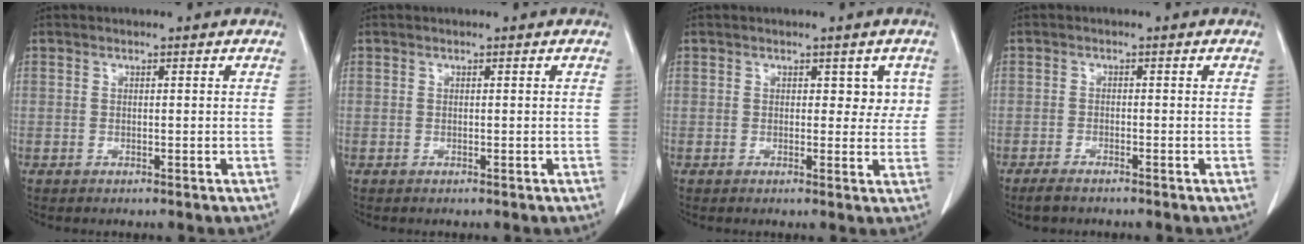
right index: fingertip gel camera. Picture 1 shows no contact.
{"total": 0.0}
{"total": 3.3, "force": [1.3, 2.1, 2.1], "torque": [-0.007, 0.002, 0.014]}
{"total": 2.1, "force": [-1.7, 0.6, 1.0], "torque": [-0.024, -0.004, -0.028]}